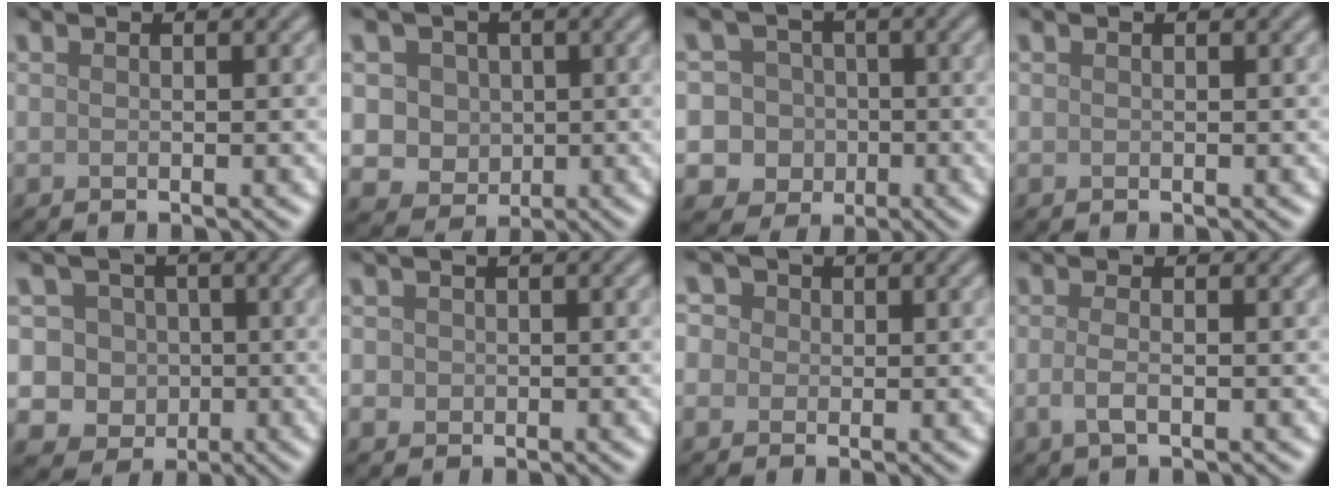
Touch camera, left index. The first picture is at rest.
{"total": 3.8, "force": [0.3, 3.5, 1.4], "torque": [-0.019, 0.005, -0.005]}
{"total": 7.8, "force": [-1.4, 7.4, 2.0], "torque": [-0.022, 0.018, -0.060]}
{"total": 0.0}
{"total": 5.9, "force": [0.1, 5.5, 2.1], "torque": [-0.016, 0.026, -0.029]}
{"total": 1.3, "force": [0.1, 1.3, 0.4], "torque": [0.003, -0.002, -0.001]}
{"total": 4.8, "force": [1.9, 3.9, 2.0], "torque": [-0.027, 0.033, 0.001]}
{"total": 2.0, "force": [-0.4, 0.7, 1.8], "torque": [-0.040, -0.005, -0.014]}